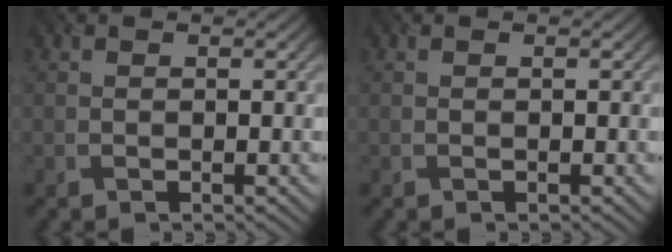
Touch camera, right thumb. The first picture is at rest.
{"total": 0.0}